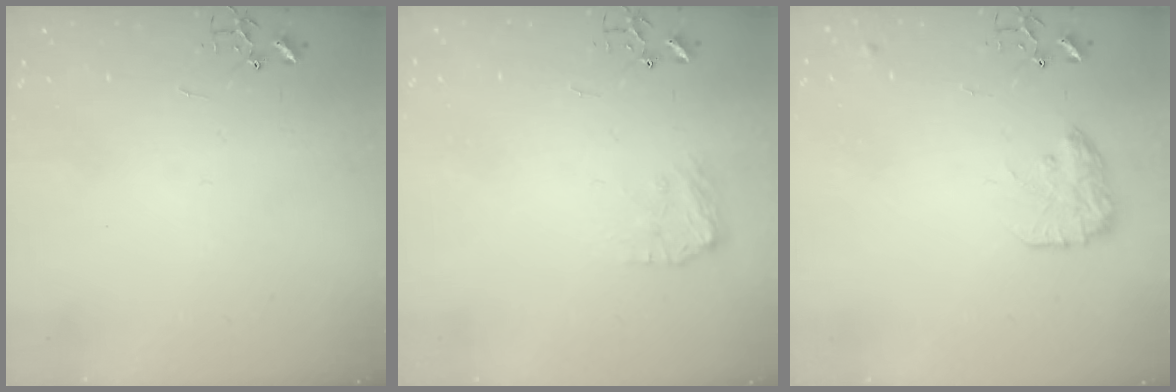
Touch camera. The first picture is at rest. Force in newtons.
{"total": 8.7, "press": 8.7, "slide": 0.5}
{"total": 11.4, "press": 11.4, "slide": 0.6}